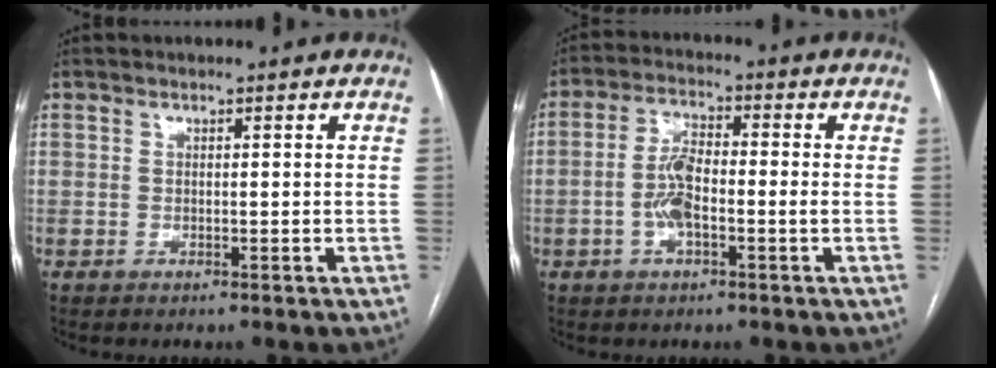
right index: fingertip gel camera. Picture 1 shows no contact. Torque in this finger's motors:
{"motor_torque": [0.29, -0.07, 0.19, 0.09]}